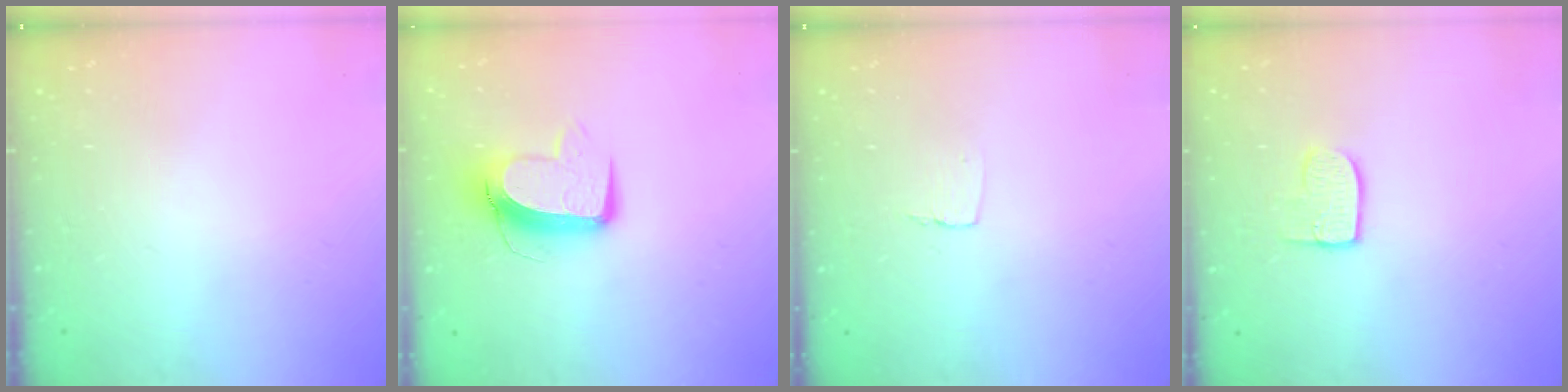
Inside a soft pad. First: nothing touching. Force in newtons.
{"total": 11.0, "press": 11.0, "slide": 1.4}
{"total": 3.1, "press": 3.1, "slide": 0.3}
{"total": 6.9, "press": 6.9, "slide": 0.2}